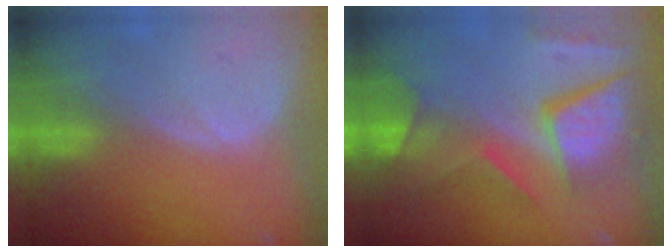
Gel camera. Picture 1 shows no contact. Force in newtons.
{"total": 12.0, "press": 9.8, "slide": 6.9}